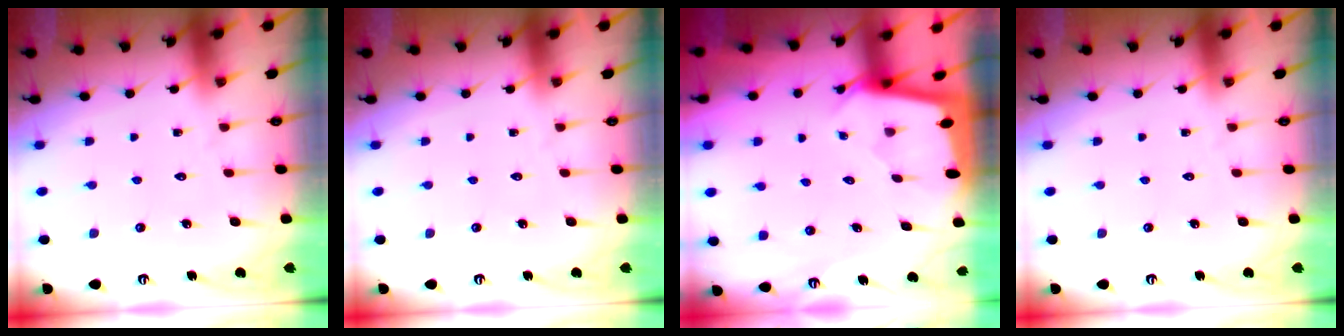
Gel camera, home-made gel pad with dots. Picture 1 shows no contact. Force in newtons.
{"total": 0.0}
{"total": 2.1, "press": 2.1, "slide": 0.2}
{"total": 0.0}